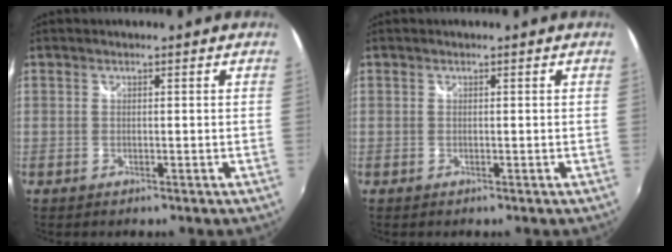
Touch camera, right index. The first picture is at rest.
{"total": 0.0}